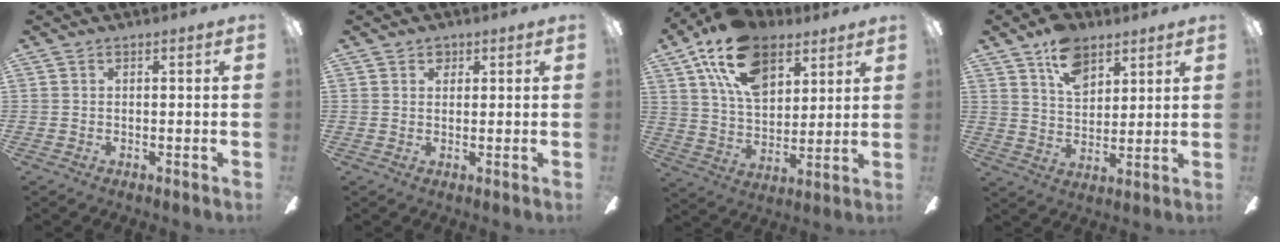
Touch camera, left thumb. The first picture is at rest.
{"total": 2.0, "force": [1.2, 1.4, 0.7], "torque": [0.001, -0.003, 0.019]}
{"total": 18.7, "force": [10.8, 10.7, 10.9], "torque": [-0.202, -0.027, 0.199]}
{"total": 10.8, "force": [6.8, 6.5, 5.3], "torque": [-0.085, -0.022, 0.123]}